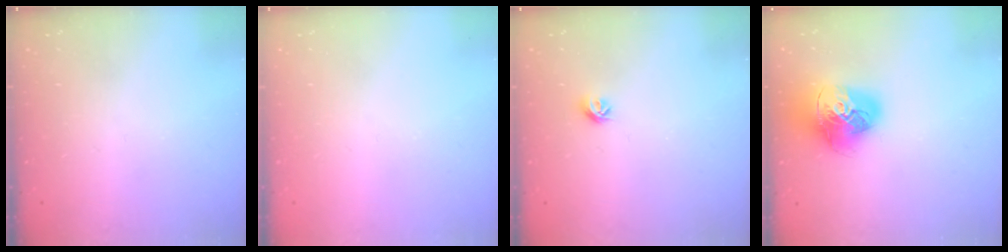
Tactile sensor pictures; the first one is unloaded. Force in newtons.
{"total": 0.0}
{"total": 5.4, "press": 5.3, "slide": 0.9}
{"total": 19.2, "press": 19.1, "slide": 2.2}